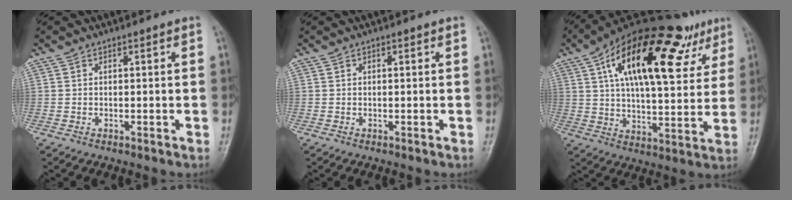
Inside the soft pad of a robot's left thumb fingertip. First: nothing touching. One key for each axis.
{"total": 0.0}
{"total": 27.8, "fx": 12.1, "fy": 12.0, "fz": 22.0, "tx": -0.316, "ty": 0.007, "tz": 0.186}